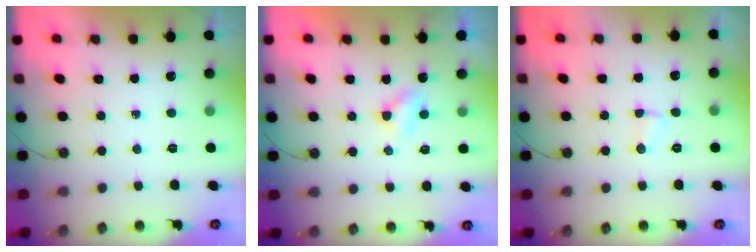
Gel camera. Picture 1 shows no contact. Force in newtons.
{"total": 2.4, "press": 2.4, "slide": 0.6}
{"total": 3.3, "press": 3.3, "slide": 0.3}